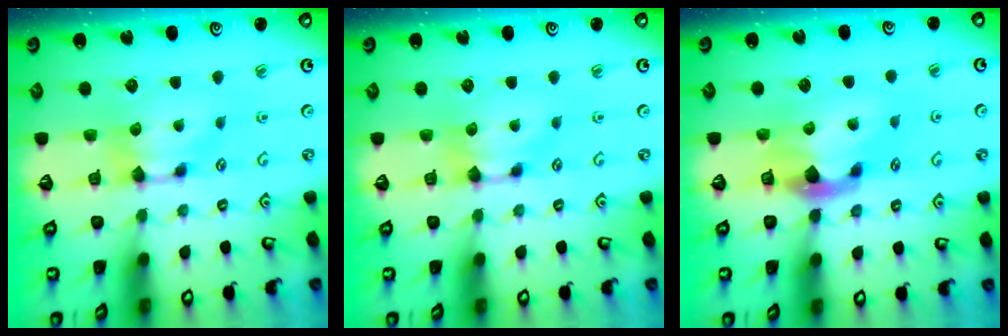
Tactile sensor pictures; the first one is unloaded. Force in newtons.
{"total": 0.0}
{"total": 2.8, "press": 2.5, "slide": 1.3}